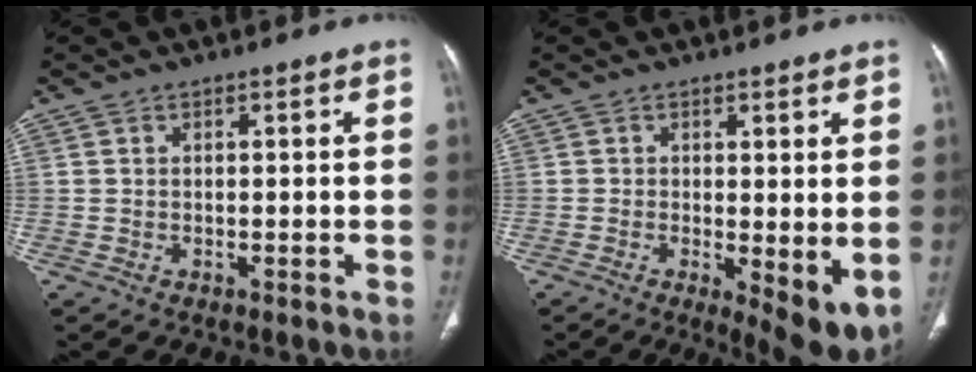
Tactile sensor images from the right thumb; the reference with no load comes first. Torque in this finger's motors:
{"motor_torque": [-0.42, 0.51, 0.02, 0.00, 0.02]}